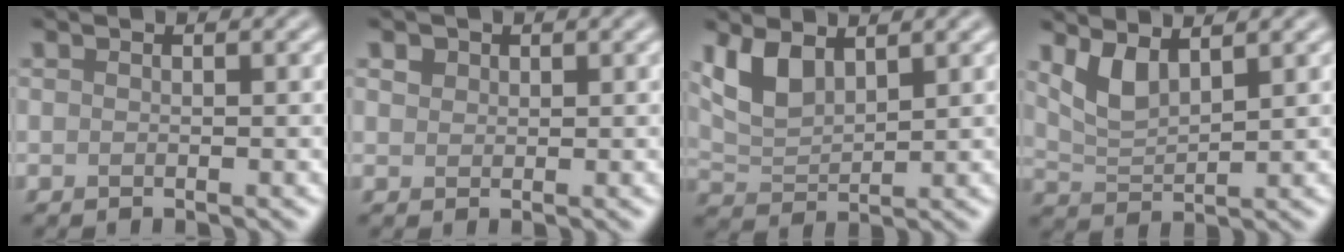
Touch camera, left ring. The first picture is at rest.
{"total": 1.1, "force": [0.7, 0.8, 0.3], "torque": [-0.004, 0.000, 0.011]}
{"total": 3.9, "force": [2.3, 1.8, 2.6], "torque": [-0.058, -0.003, 0.048]}
{"total": 3.1, "force": [2.0, 1.0, 2.1], "torque": [-0.049, -0.010, 0.046]}